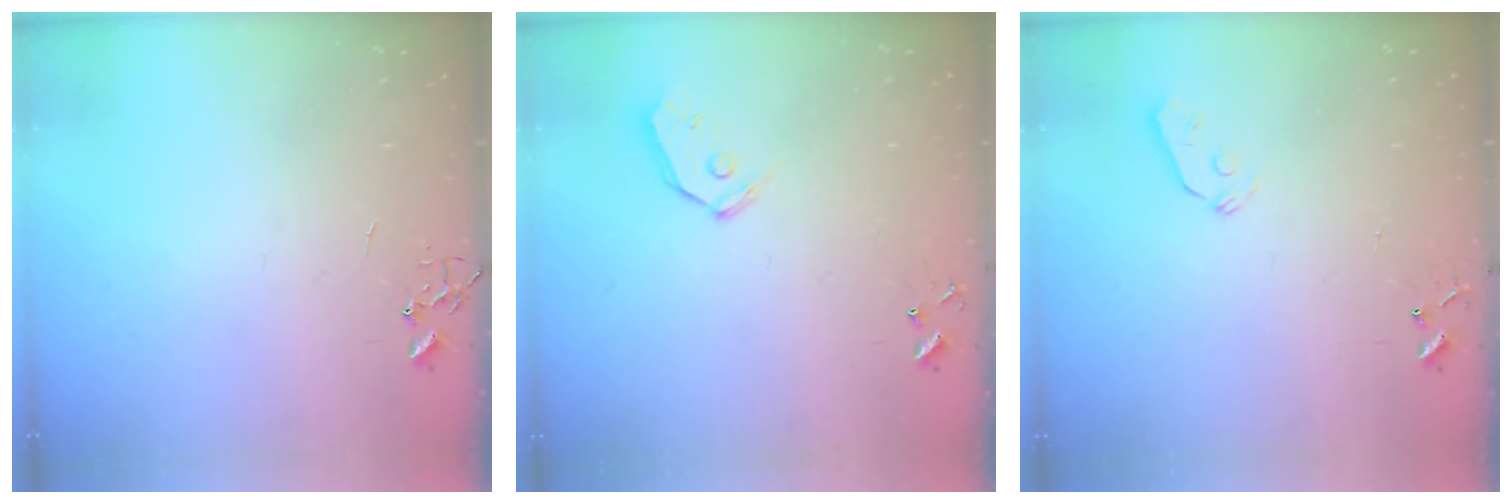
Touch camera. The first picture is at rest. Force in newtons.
{"total": 6.3, "press": 6.3, "slide": 0.7}
{"total": 3.8, "press": 3.7, "slide": 0.7}